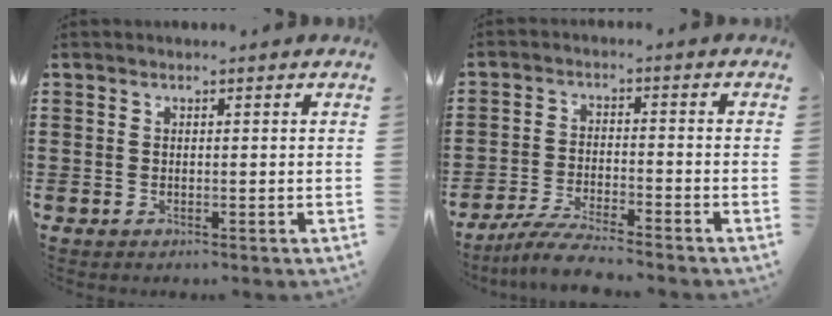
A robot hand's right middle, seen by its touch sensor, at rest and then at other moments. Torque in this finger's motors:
{"motor_torque": [0.57, -0.48, 0.08, 0.10]}